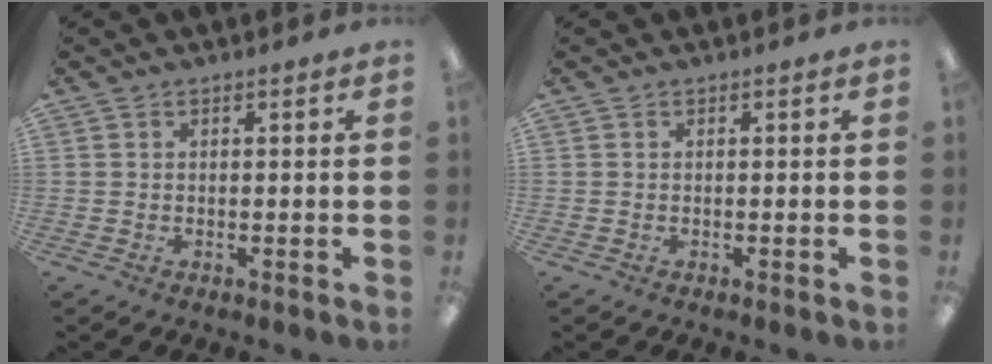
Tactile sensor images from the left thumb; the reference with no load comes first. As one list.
[{"total": 0.0}]